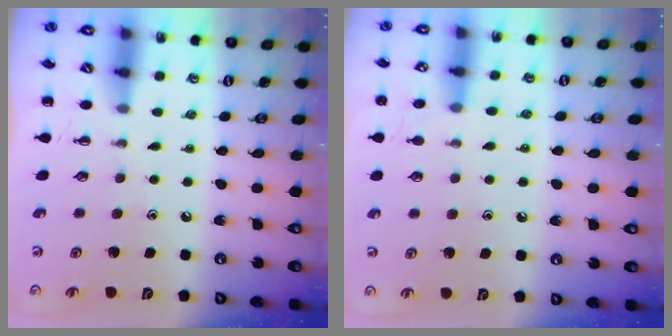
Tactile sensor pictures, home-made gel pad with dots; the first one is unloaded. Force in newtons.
{"total": 7.1, "press": 6.6, "slide": 2.6}